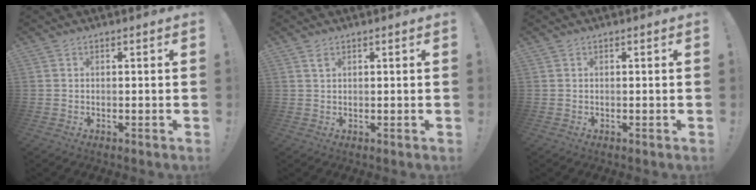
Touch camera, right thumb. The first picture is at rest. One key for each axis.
{"total": 1.2, "fx": 0.8, "fy": 0.5, "fz": 0.8, "tx": -0.004, "ty": -0.005, "tz": 0.012}
{"total": 0.0}